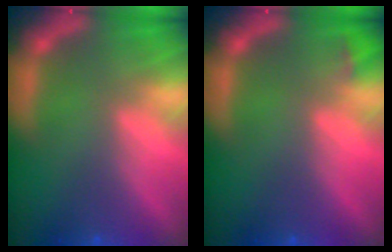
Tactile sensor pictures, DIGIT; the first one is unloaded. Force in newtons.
{"total": 0.9}